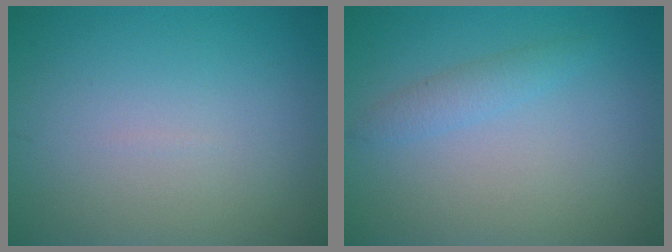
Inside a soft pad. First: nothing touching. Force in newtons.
{"total": 1.5, "press": 1.5, "slide": 0.1}